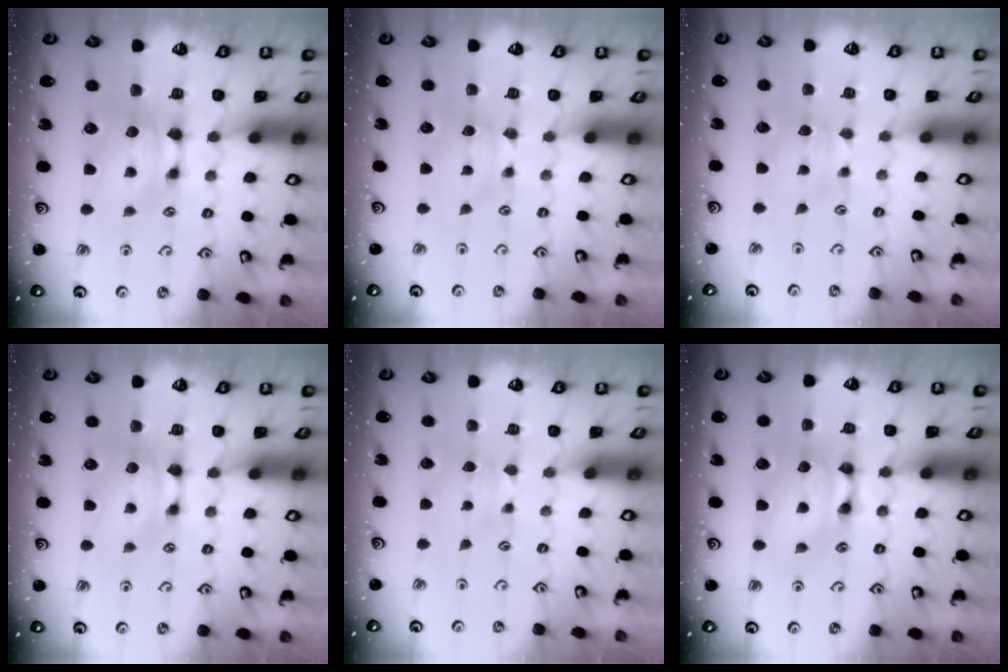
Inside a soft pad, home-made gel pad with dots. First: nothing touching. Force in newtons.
{"total": 1.8, "press": 1.8, "slide": 0.4}
{"total": 1.9, "press": 1.8, "slide": 0.4}
{"total": 0.0}
{"total": 2.9, "press": 2.9, "slide": 0.4}
{"total": 2.5, "press": 2.5, "slide": 0.1}